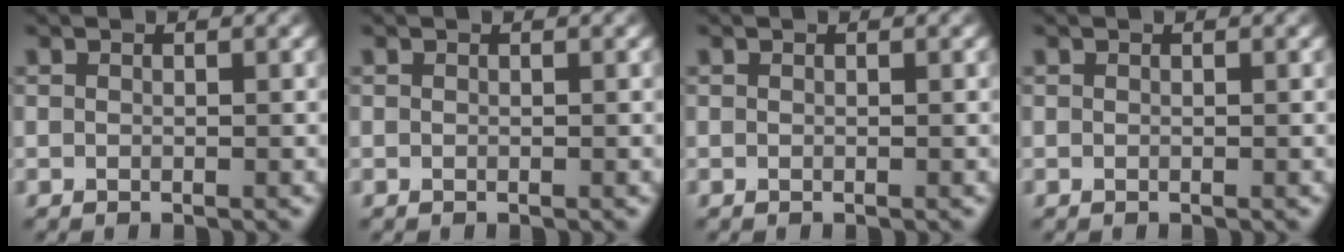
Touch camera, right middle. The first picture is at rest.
{"total": 0.0}
{"total": 0.0}
{"total": 0.0}